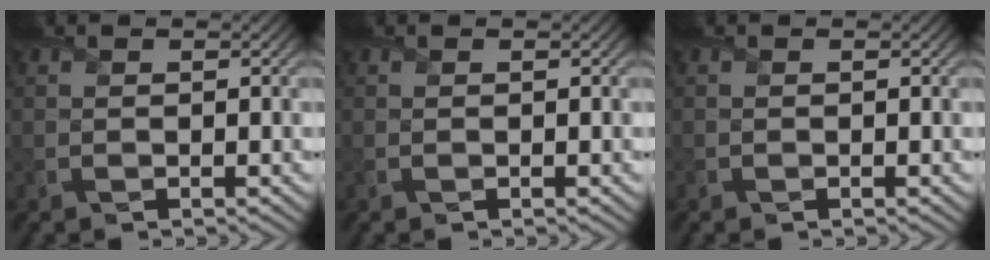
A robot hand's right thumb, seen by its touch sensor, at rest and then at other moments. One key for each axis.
{"total": 0.0}
{"total": 0.0}